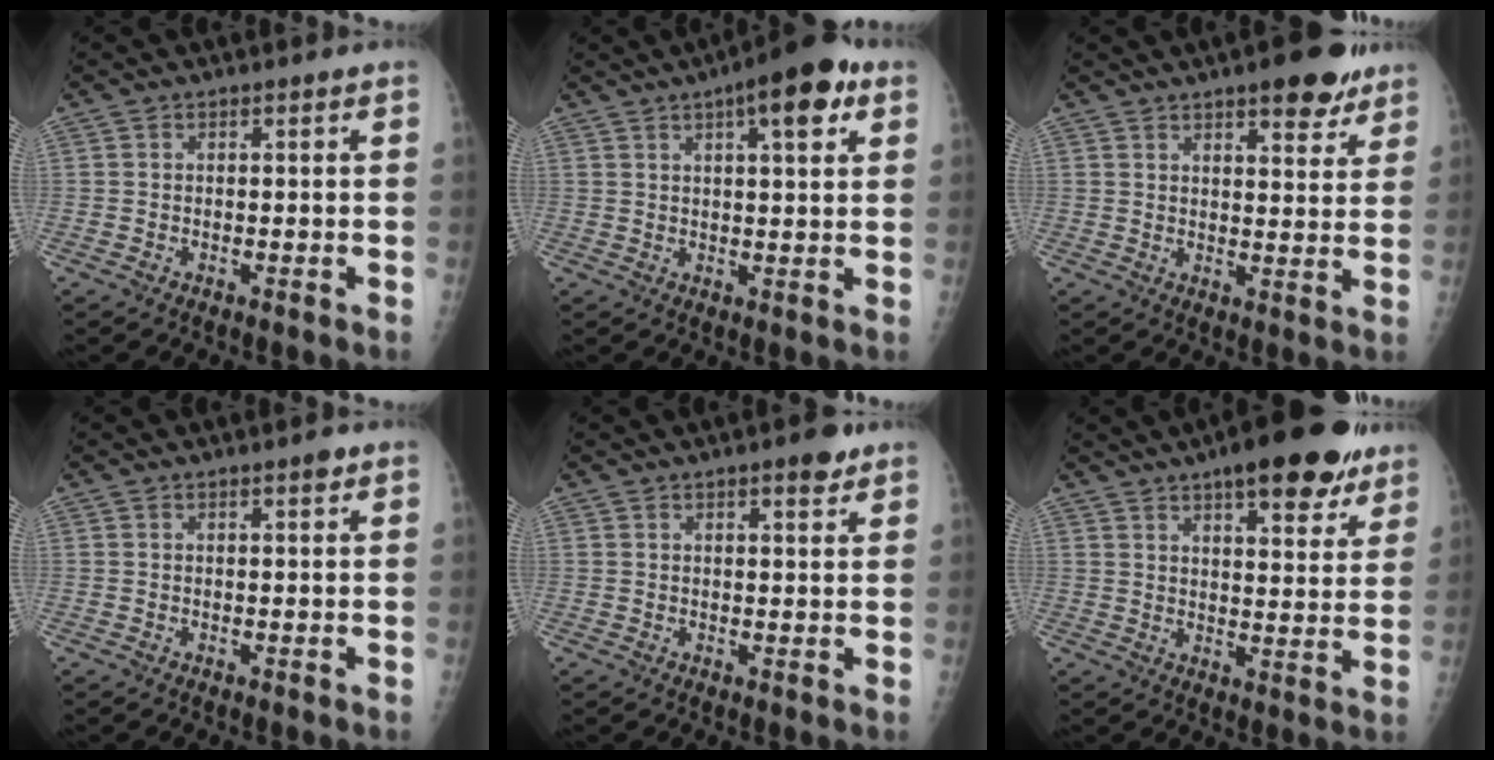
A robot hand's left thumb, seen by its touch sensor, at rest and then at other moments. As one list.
[{"total": 10.8, "force": [5.2, 3.3, 9.0], "torque": [-0.108, -0.002, 0.066]}, {"total": 9.7, "force": [6.3, 3.4, 6.5], "torque": [-0.059, -0.029, 0.081]}, {"total": 1.4, "force": [0.8, 0.3, 1.1], "torque": [-0.016, -0.001, 0.011]}, {"total": 4.1, "force": [2.6, 1.2, 2.9], "torque": [-0.033, -0.011, 0.031]}, {"total": 16.3, "force": [10.3, 5.7, 11.3], "torque": [-0.123, -0.036, 0.144]}]